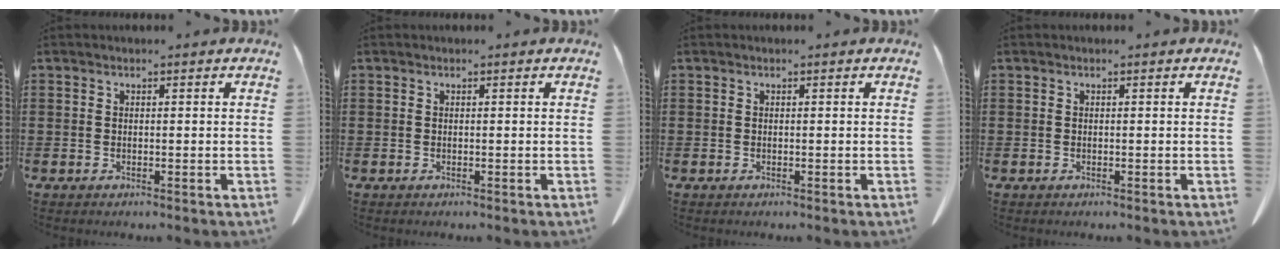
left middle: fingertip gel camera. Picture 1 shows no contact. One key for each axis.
{"total": 0.0}
{"total": 0.0}
{"total": 0.0}